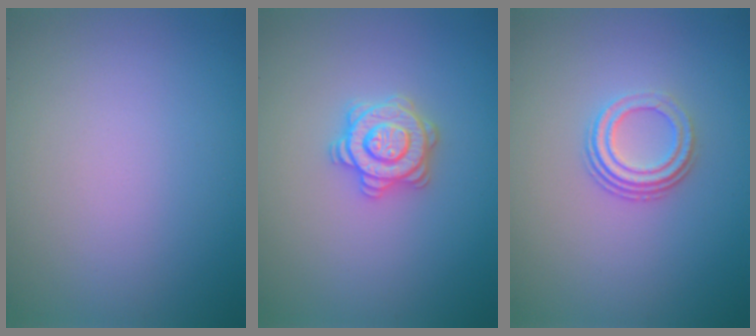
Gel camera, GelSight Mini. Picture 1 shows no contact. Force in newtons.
{"total": 3.1, "press": 3.0, "slide": 0.5}
{"total": 3.0, "press": 2.1, "slide": 2.1}